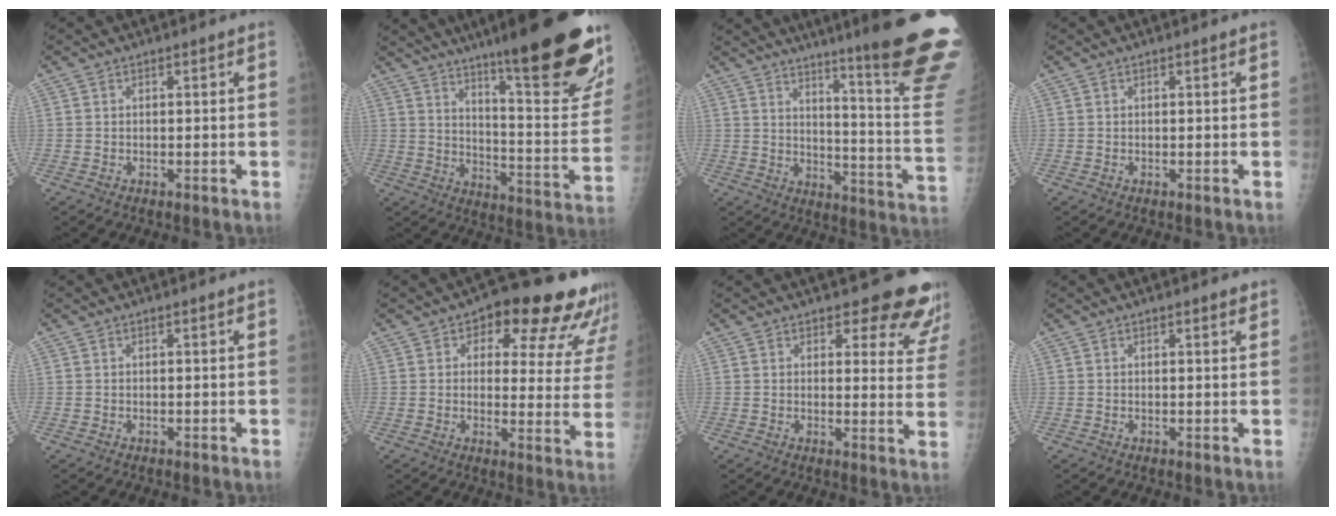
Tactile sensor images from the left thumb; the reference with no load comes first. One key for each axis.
{"total": 28.4, "fx": 18.6, "fy": 4.4, "fz": 20.9, "tx": -0.254, "ty": -0.089, "tz": 0.268}
{"total": 25.5, "fx": 17.8, "fy": 1.1, "fz": 18.2, "tx": -0.199, "ty": -0.130, "tz": 0.234}
{"total": 0.0}
{"total": 0.0}
{"total": 17.3, "fx": 12.3, "fy": 7.7, "fz": 9.4, "tx": -0.057, "ty": -0.053, "tz": 0.131}
{"total": 12.0, "fx": 10.4, "fy": 4.1, "fz": 4.3, "tx": 0.001, "ty": -0.070, "tz": 0.097}
{"total": 1.3, "fx": 1.0, "fy": 0.2, "fz": 0.8, "tx": -0.009, "ty": -0.002, "tz": 0.013}